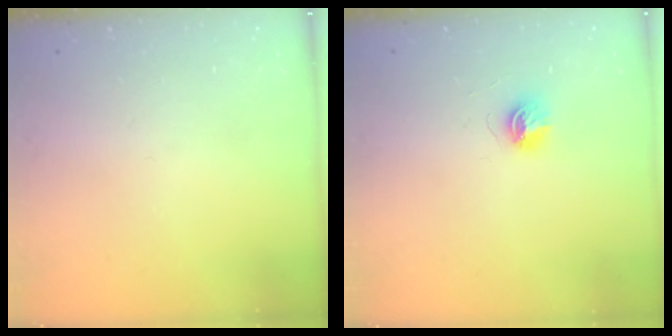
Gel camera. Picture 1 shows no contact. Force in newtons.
{"total": 5.6, "press": 5.6, "slide": 0.5}